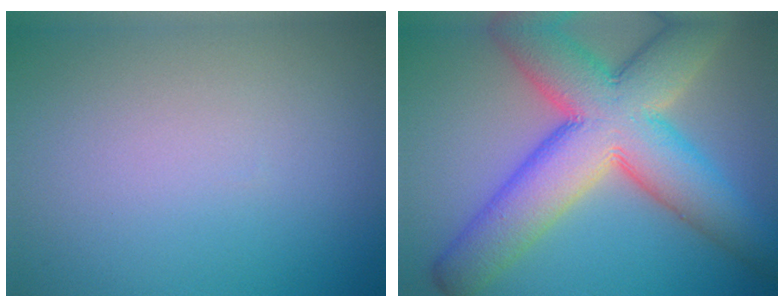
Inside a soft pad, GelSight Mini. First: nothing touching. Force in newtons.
{"total": 12.7, "press": 12.7, "slide": 0.5}